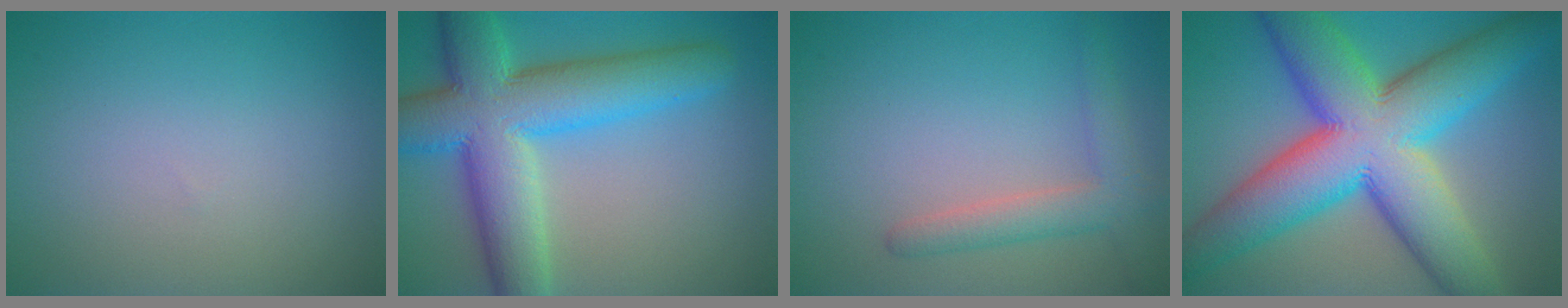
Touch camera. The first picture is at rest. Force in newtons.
{"total": 11.3, "press": 11.3, "slide": 0.5}
{"total": 3.0, "press": 3.0, "slide": 0.1}
{"total": 15.4, "press": 15.4, "slide": 0.1}